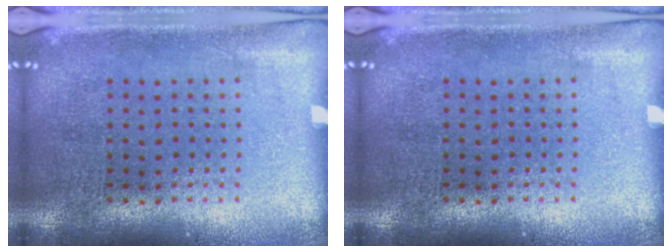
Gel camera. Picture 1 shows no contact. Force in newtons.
{"total": 0.0}